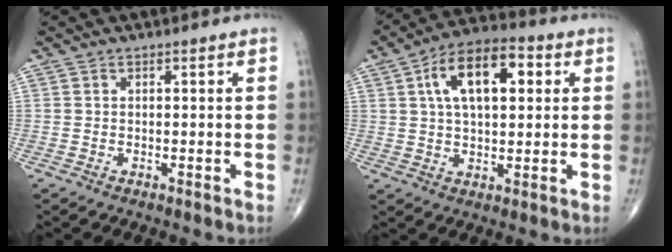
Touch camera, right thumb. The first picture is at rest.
{"total": 14.1, "force": [3.9, 7.1, 11.5], "torque": [-0.178, 0.015, 0.059]}